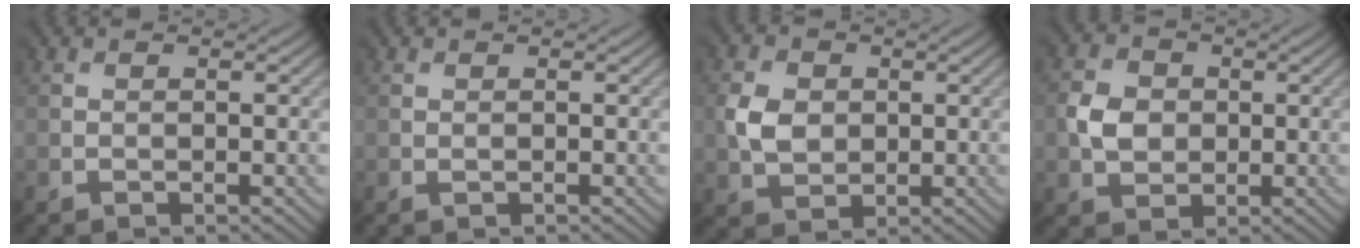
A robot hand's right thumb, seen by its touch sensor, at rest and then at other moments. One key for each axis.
{"total": 0.0}
{"total": 3.6, "fx": 0.5, "fy": 3.3, "fz": 1.4, "tx": -0.038, "ty": 0.000, "tz": 0.010}
{"total": 3.5, "fx": 0.1, "fy": 3.3, "fz": 1.0, "tx": -0.027, "ty": 0.002, "tz": 0.000}